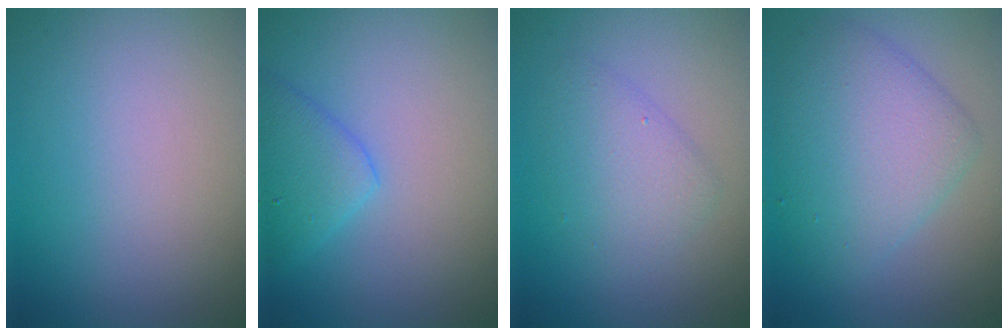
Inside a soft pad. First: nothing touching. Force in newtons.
{"total": 2.8, "press": 2.8, "slide": 0.2}
{"total": 2.9, "press": 2.9, "slide": 0.2}
{"total": 5.6, "press": 5.6, "slide": 0.3}